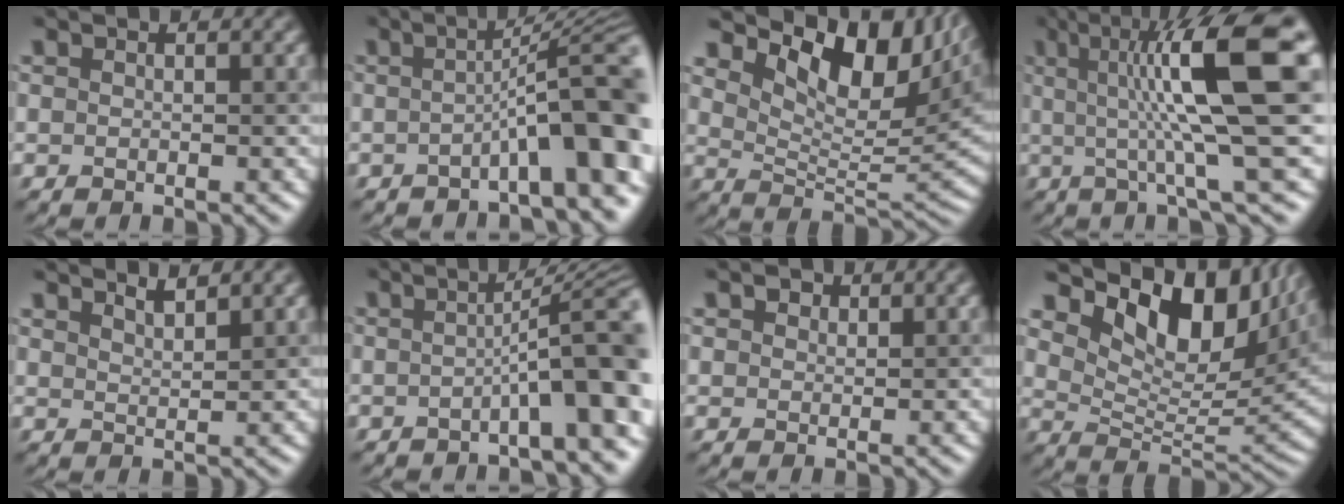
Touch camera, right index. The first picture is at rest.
{"total": 9.1, "force": [-2.3, 1.7, 8.6], "torque": [-0.095, 0.027, -0.038]}
{"total": 10.4, "force": [5.9, 4.5, 7.4], "torque": [-0.111, 0.006, 0.114]}
{"total": 12.5, "force": [2.2, 2.3, 12.1], "torque": [-0.165, 0.019, 0.041]}
{"total": 2.3, "force": [2.1, 0.4, 0.8], "torque": [0.004, 0.013, 0.031]}
{"total": 8.2, "force": [-1.5, 1.3, 8.0], "torque": [-0.090, 0.027, -0.031]}
{"total": 1.4, "force": [1.2, 0.7, 0.2], "torque": [-0.002, 0.003, 0.022]}
{"total": 11.5, "force": [6.8, 5.1, 7.7], "torque": [-0.116, 0.004, 0.131]}